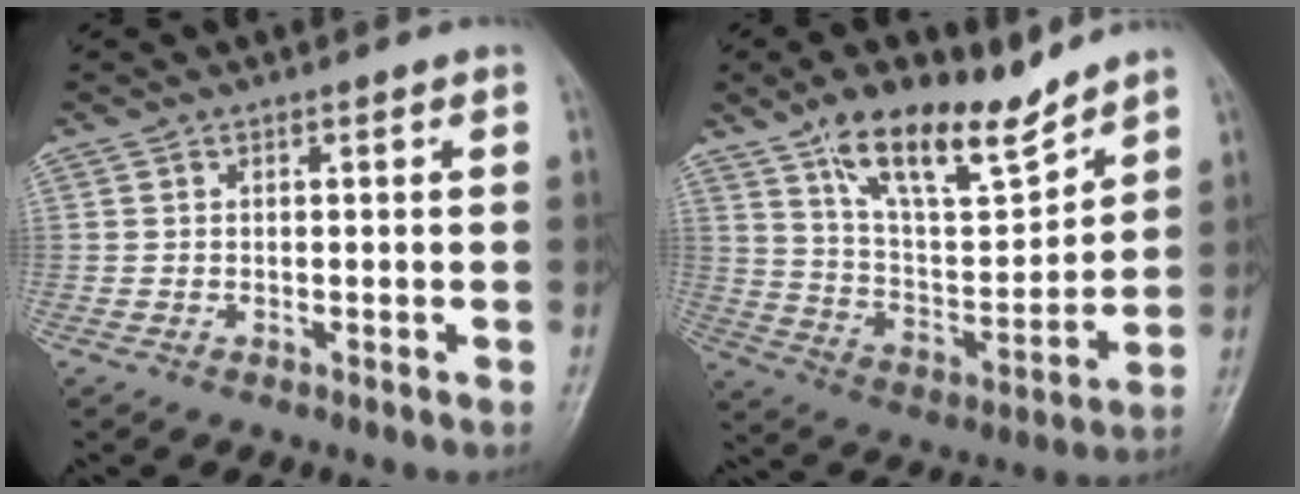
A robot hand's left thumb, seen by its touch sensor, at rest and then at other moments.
{"total": 15.6, "force": [11.5, 5.2, 9.2], "torque": [-0.127, -0.067, 0.212]}